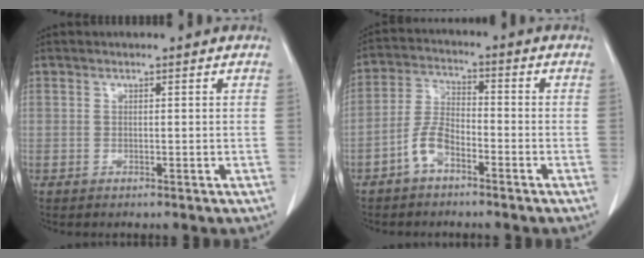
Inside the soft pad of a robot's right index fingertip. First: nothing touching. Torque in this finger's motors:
{"motor_torque": [0.34, -0.33, -0.08, -0.04]}